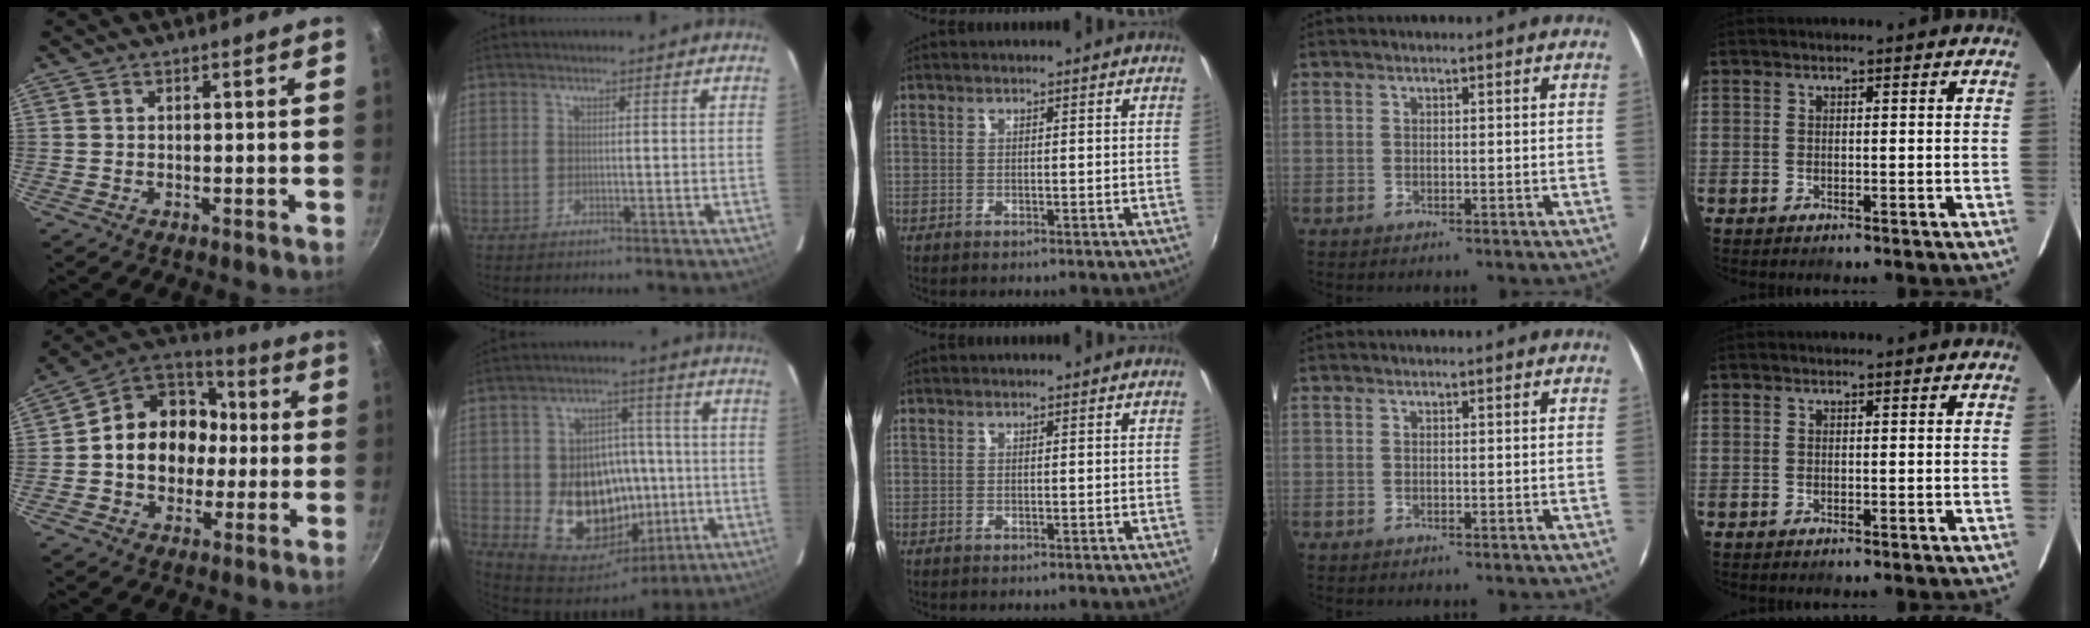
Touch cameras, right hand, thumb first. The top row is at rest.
{"thumb": {"total": 17.1, "force": [-0.3, 14.0, 9.8], "torque": [-0.122, 0.043, -0.019]}, "index": {"total": 18.7, "force": [-3.1, 15.0, 10.7], "torque": [-0.225, 0.023, -0.018]}}